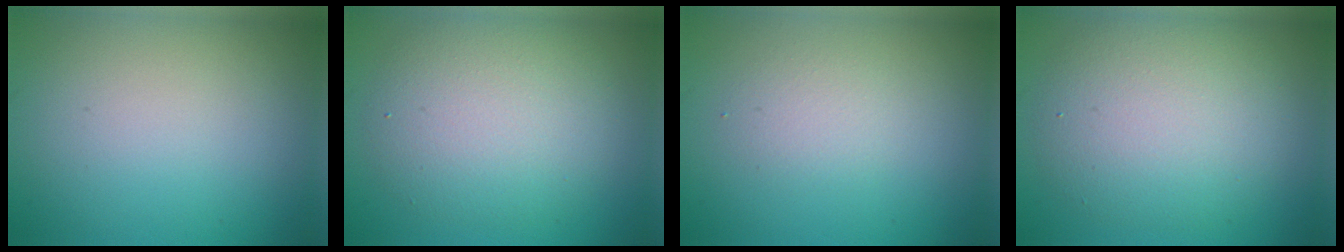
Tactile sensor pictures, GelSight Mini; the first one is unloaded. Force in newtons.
{"total": 6.0, "press": 6.0, "slide": 0.3}
{"total": 1.7, "press": 1.7, "slide": 0.2}
{"total": 6.4, "press": 6.4, "slide": 0.1}